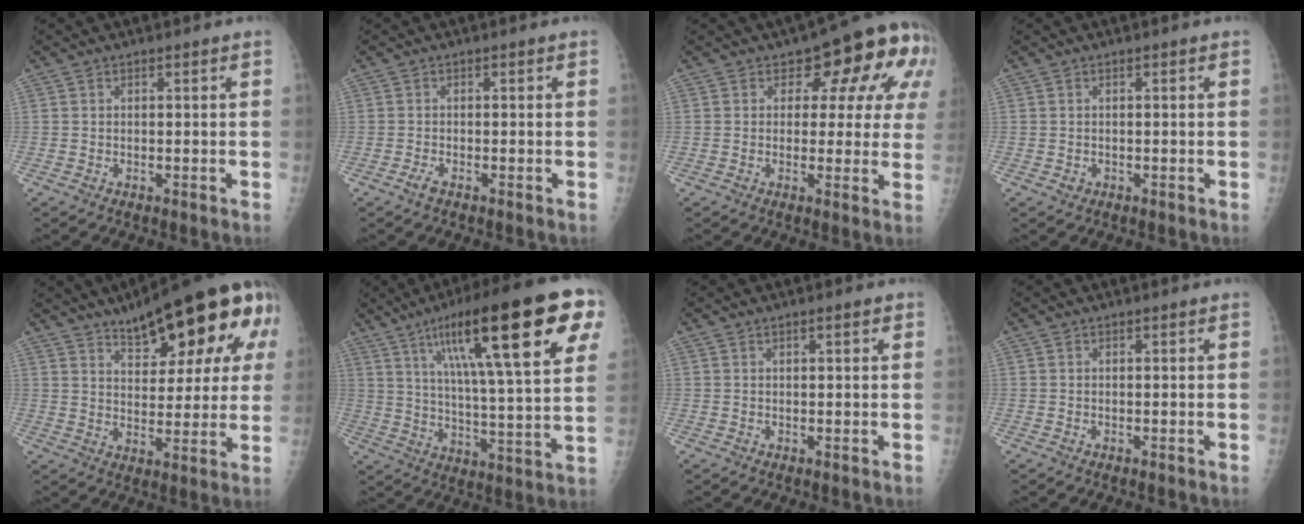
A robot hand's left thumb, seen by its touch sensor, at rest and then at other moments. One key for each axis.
{"total": 1.2, "fx": -0.9, "fy": 0.2, "fz": 0.7, "tx": -0.020, "ty": -0.001, "tz": -0.020}
{"total": 12.9, "fx": 4.9, "fy": 7.5, "fz": 9.3, "tx": -0.057, "ty": -0.011, "tz": 0.047}
{"total": 0.7, "fx": -0.3, "fy": 0.7, "fz": 0.1, "tx": 0.005, "ty": 0.002, "tz": -0.002}
{"total": 20.6, "fx": 10.3, "fy": 7.4, "fz": 16.2, "tx": -0.195, "ty": -0.018, "tz": 0.143}
{"total": 28.2, "fx": 12.9, "fy": 5.6, "fz": 24.4, "tx": -0.364, "ty": -0.006, "tz": 0.199}
{"total": 1.4, "fx": 0.7, "fy": 0.3, "fz": 1.2, "tx": -0.017, "ty": 0.001, "tz": 0.009}
{"total": 0.0}